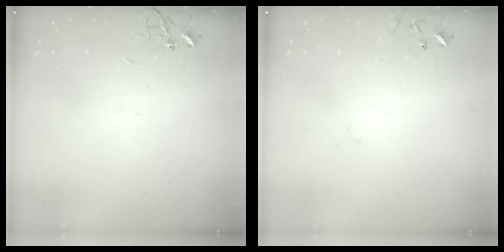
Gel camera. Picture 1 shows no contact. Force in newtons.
{"total": 9.5, "press": 9.5, "slide": 0.9}